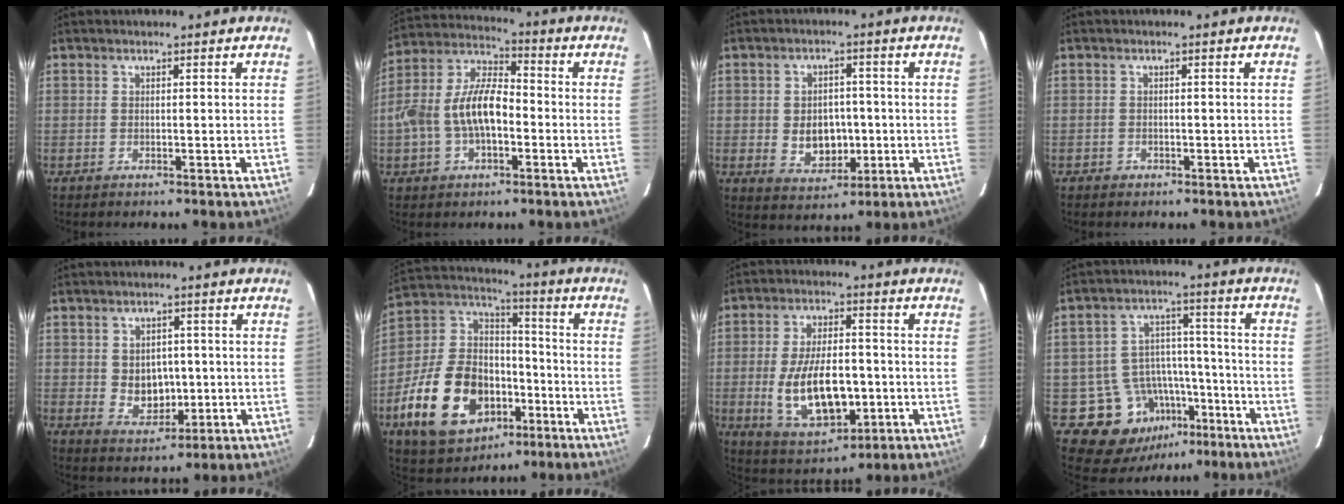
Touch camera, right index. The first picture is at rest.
{"total": 12.9, "force": [-2.6, 7.3, 10.4], "torque": [-0.215, 0.018, -0.048]}
{"total": 7.8, "force": [-0.9, 6.0, 4.9], "torque": [-0.097, 0.003, 0.000]}
{"total": 1.3, "force": [-0.8, 1.0, 0.1], "torque": [-0.004, 0.004, -0.011]}
{"total": 6.6, "force": [-0.2, 5.4, 3.8], "torque": [-0.070, 0.002, 0.013]}
{"total": 21.9, "force": [-8.8, 14.5, 13.9], "torque": [-0.309, 0.025, -0.132]}
{"total": 15.0, "force": [-2.7, 7.5, 12.7], "torque": [-0.248, -0.008, -0.027]}
{"total": 12.8, "force": [-6.8, 10.1, 4.0], "torque": [-0.085, 0.042, -0.083]}